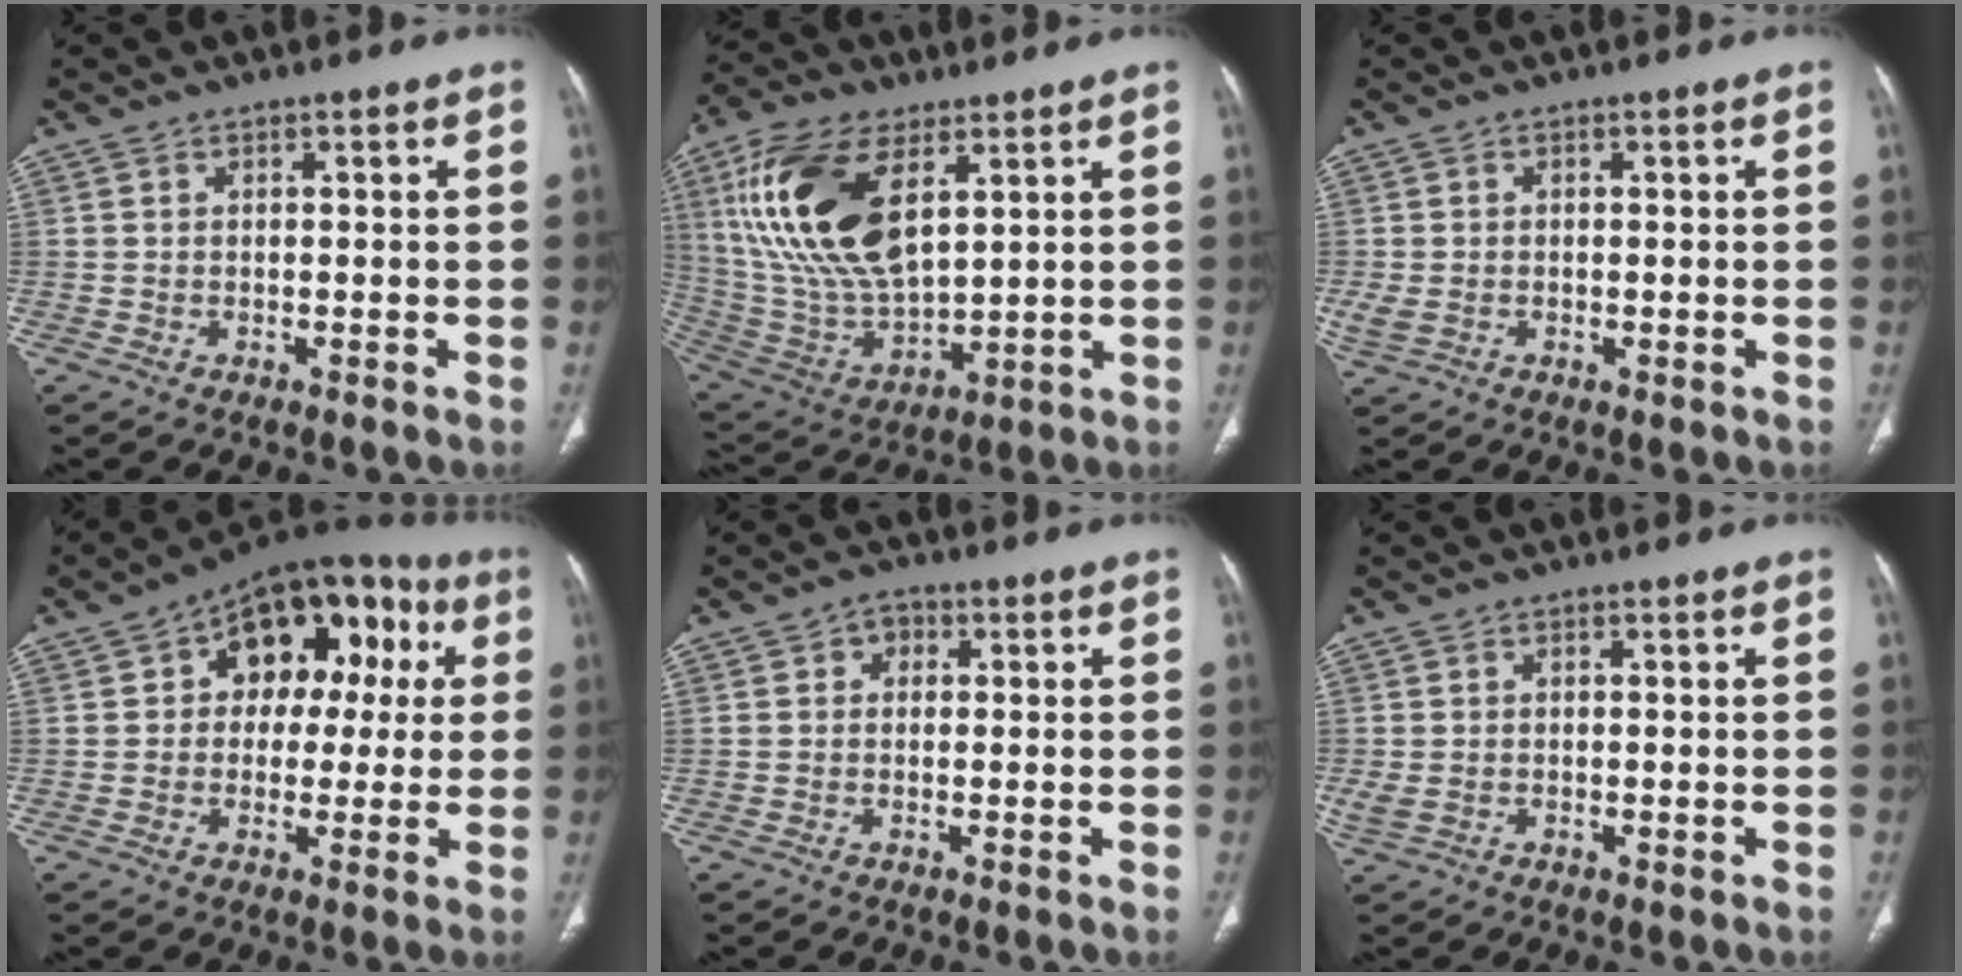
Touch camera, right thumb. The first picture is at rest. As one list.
[{"total": 21.7, "force": [7.8, 10.8, 17.1], "torque": [-0.336, -0.024, 0.154]}, {"total": 3.0, "force": [-0.4, 2.2, 2.0], "torque": [-0.060, 0.005, -0.003]}, {"total": 17.1, "force": [4.1, 11.3, 12.2], "torque": [-0.101, 0.033, 0.052]}, {"total": 2.5, "force": [0.6, 2.1, 1.3], "torque": [-0.003, 0.006, 0.002]}, {"total": 2.6, "force": [-0.3, 1.8, 1.9], "torque": [-0.056, 0.007, -0.001]}]